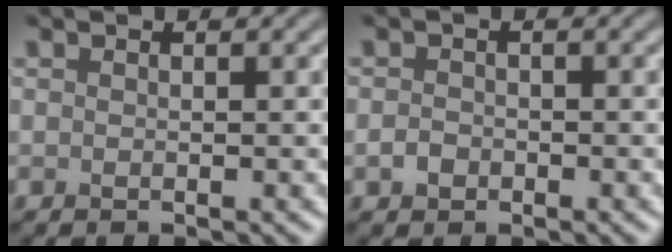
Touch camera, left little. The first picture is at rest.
{"total": 1.2, "force": [-0.5, 1.0, 0.5], "torque": [-0.009, -0.002, -0.012]}